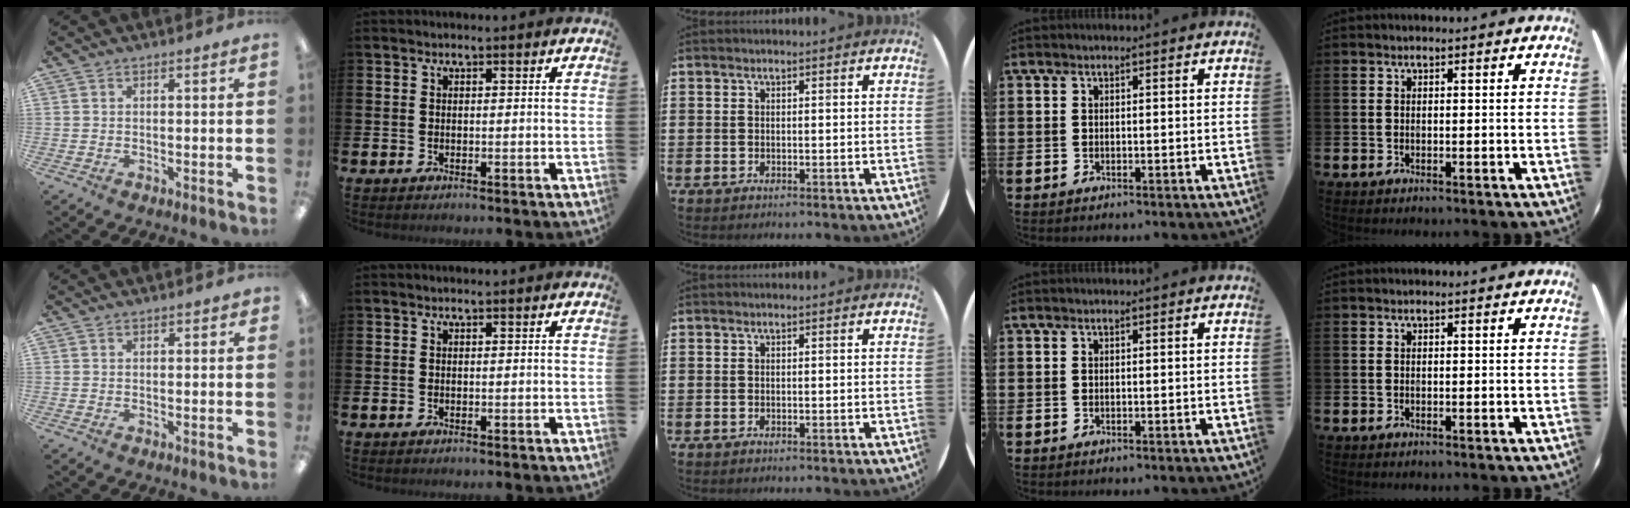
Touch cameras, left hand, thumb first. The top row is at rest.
{"thumb": {"total": 0.9, "force": [0.6, 0.6, 0.3], "torque": [0.001, -0.001, 0.009]}}